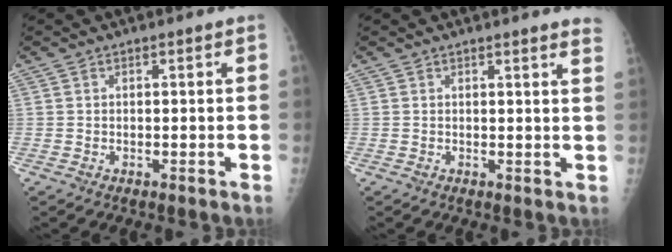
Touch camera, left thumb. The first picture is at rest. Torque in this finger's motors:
{"motor_torque": [-0.13, -0.29, -0.21, -0.45, 0.07]}